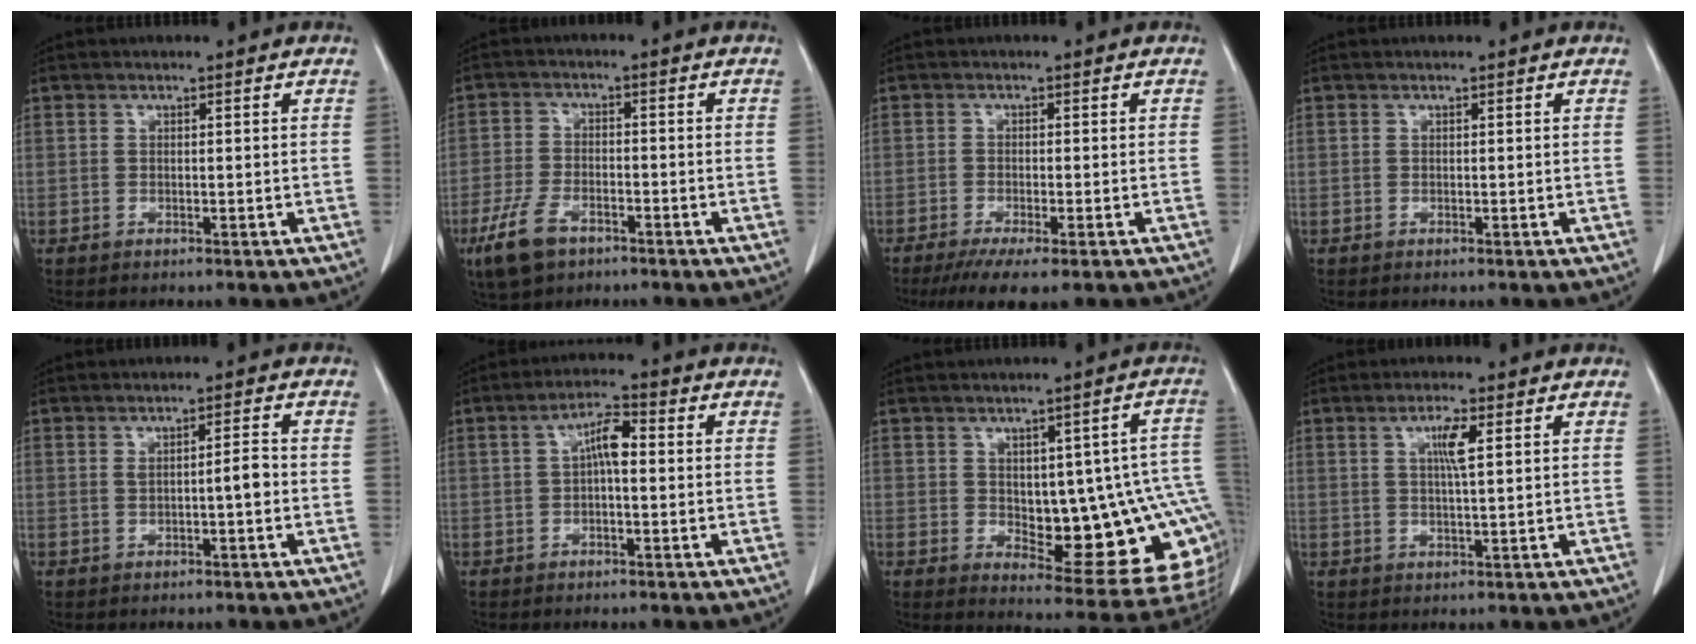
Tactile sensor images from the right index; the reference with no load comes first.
{"total": 7.1, "force": [-4.3, 3.5, 4.5], "torque": [-0.103, -0.007, -0.076]}
{"total": 7.2, "force": [-5.2, 0.8, 4.9], "torque": [-0.073, -0.017, -0.079]}
{"total": 0.0}
{"total": 2.6, "force": [-0.2, 0.3, 2.6], "torque": [-0.044, 0.003, -0.003]}
{"total": 4.7, "force": [0.4, 1.3, 4.5], "torque": [-0.079, 0.017, 0.004]}
{"total": 17.6, "force": [-1.2, 6.3, 16.4], "torque": [-0.138, 0.024, 0.010]}
{"total": 3.8, "force": [1.3, 0.1, 3.5], "torque": [-0.065, -0.001, 0.022]}